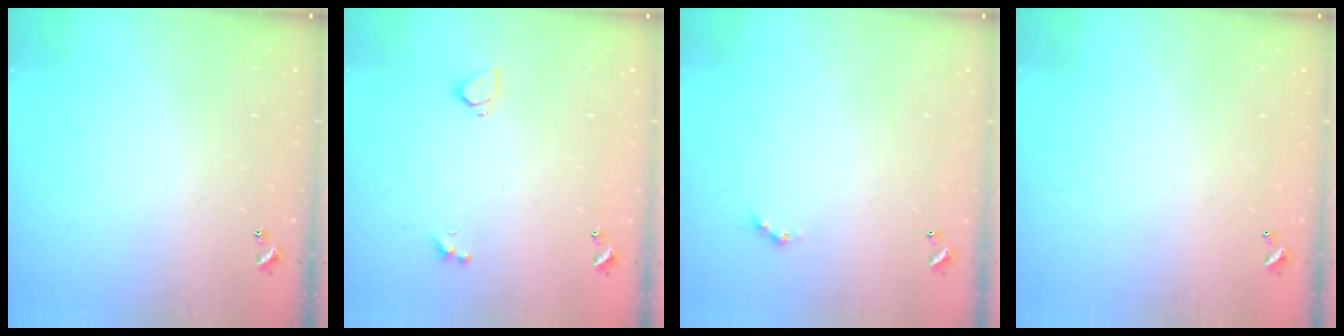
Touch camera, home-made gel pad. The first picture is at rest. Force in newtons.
{"total": 0.8, "press": 0.6, "slide": 0.4}
{"total": 0.0}
{"total": 2.8, "press": 2.8, "slide": 0.1}